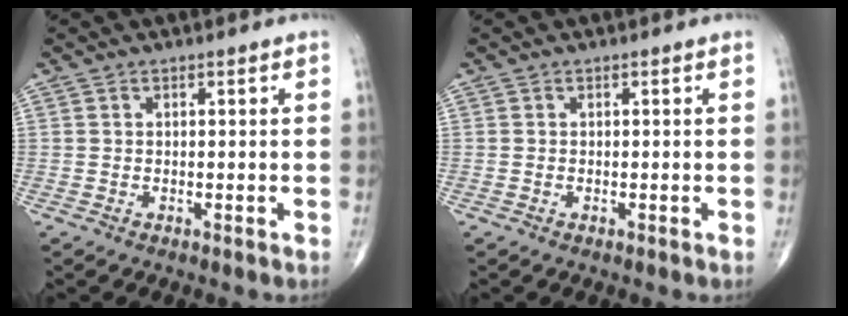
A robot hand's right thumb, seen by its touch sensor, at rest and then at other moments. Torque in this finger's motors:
{"motor_torque": [0.78, 0.54, -0.11, -0.04, -0.01]}